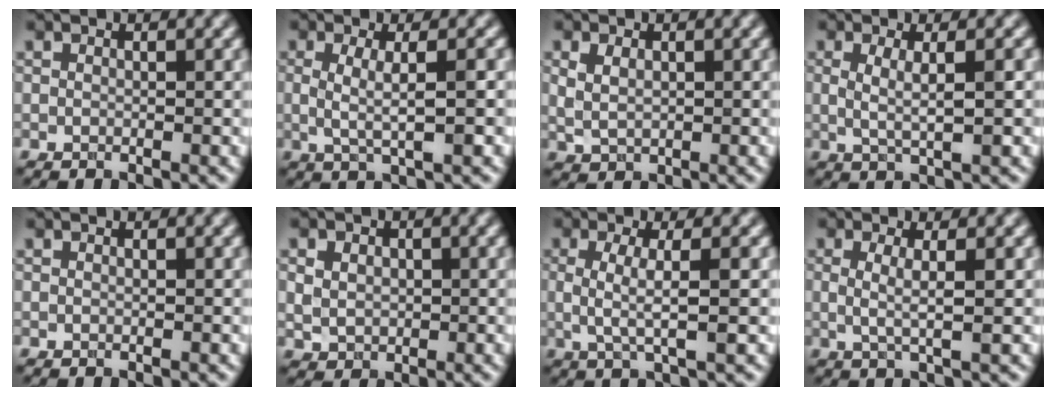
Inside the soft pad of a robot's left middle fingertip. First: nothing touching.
{"total": 3.1, "force": [0.0, 0.7, 3.0], "torque": [-0.055, -0.005, 0.001]}
{"total": 2.2, "force": [0.5, 1.5, 1.5], "torque": [-0.033, -0.003, 0.016]}
{"total": 2.7, "force": [0.2, 0.6, 2.6], "torque": [-0.047, -0.006, 0.004]}
{"total": 0.0}
{"total": 3.2, "force": [0.9, 2.6, 1.6], "torque": [-0.031, 0.006, 0.011]}
{"total": 3.4, "force": [0.0, 0.7, 3.3], "torque": [-0.063, -0.005, 0.000]}
{"total": 2.3, "force": [0.2, 0.5, 2.3], "torque": [-0.043, -0.007, 0.002]}